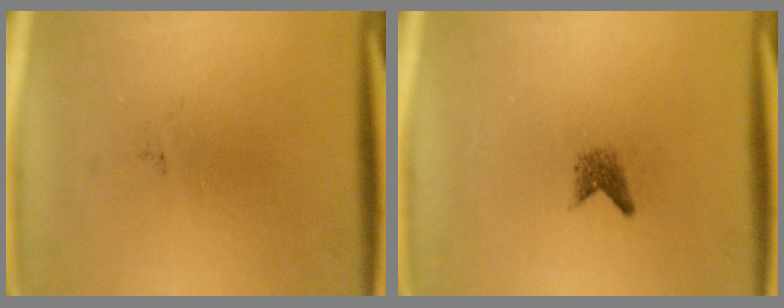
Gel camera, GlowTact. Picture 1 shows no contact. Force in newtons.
{"total": 1.5}